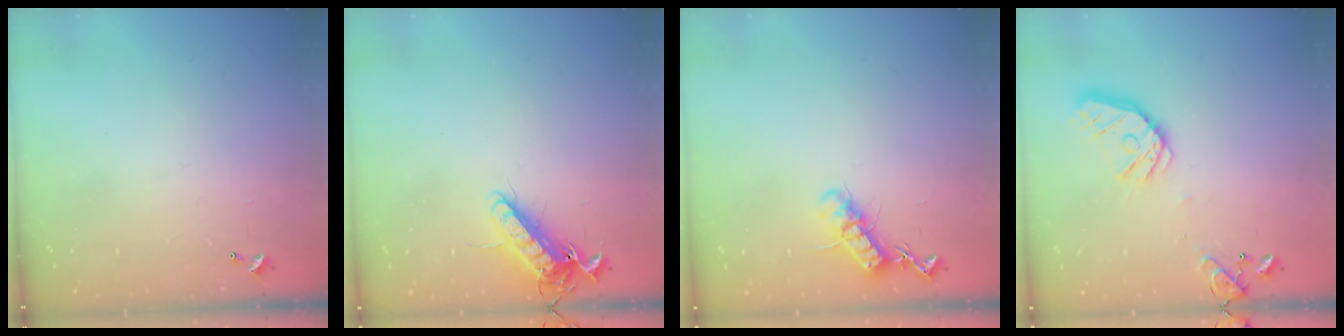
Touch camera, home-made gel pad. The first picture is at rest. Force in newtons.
{"total": 12.9, "press": 12.8, "slide": 1.7}
{"total": 12.5, "press": 12.5, "slide": 0.6}
{"total": 15.8, "press": 15.5, "slide": 2.5}